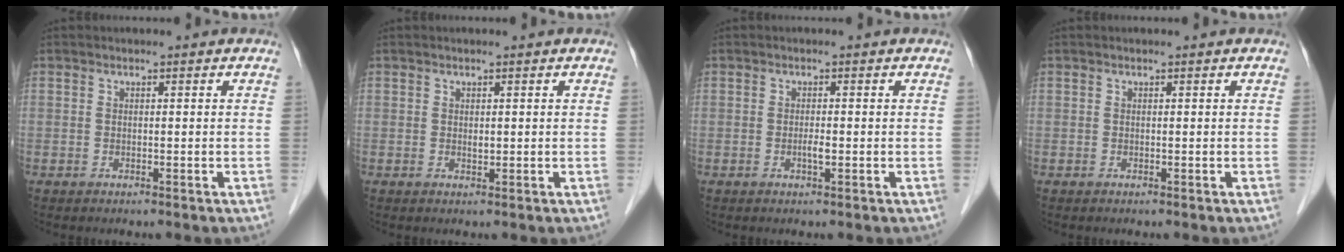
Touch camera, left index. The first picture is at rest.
{"total": 0.6, "force": [-0.2, 0.3, 0.5], "torque": [-0.008, -0.007, -0.002]}
{"total": 1.3, "force": [-0.8, 0.1, 1.0], "torque": [-0.022, -0.007, -0.012]}
{"total": 0.0}